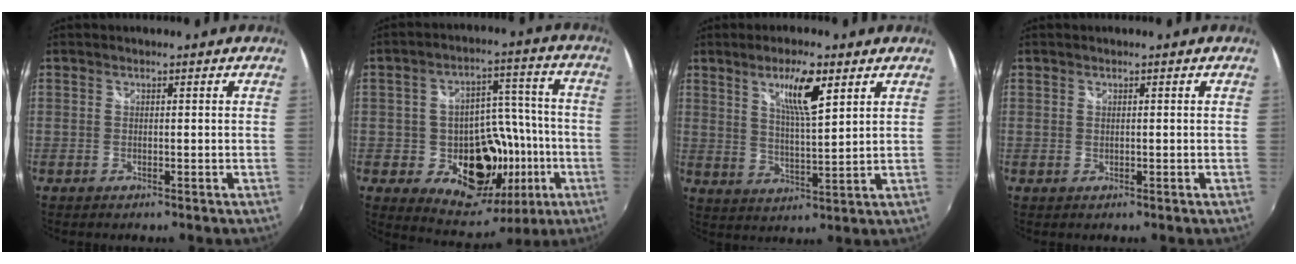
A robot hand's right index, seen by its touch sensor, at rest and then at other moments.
{"total": 18.4, "force": [-4.7, 13.6, 11.4], "torque": [-0.210, 0.024, -0.048]}
{"total": 8.4, "force": [4.6, 1.6, 6.9], "torque": [-0.118, 0.000, 0.082]}
{"total": 0.0}